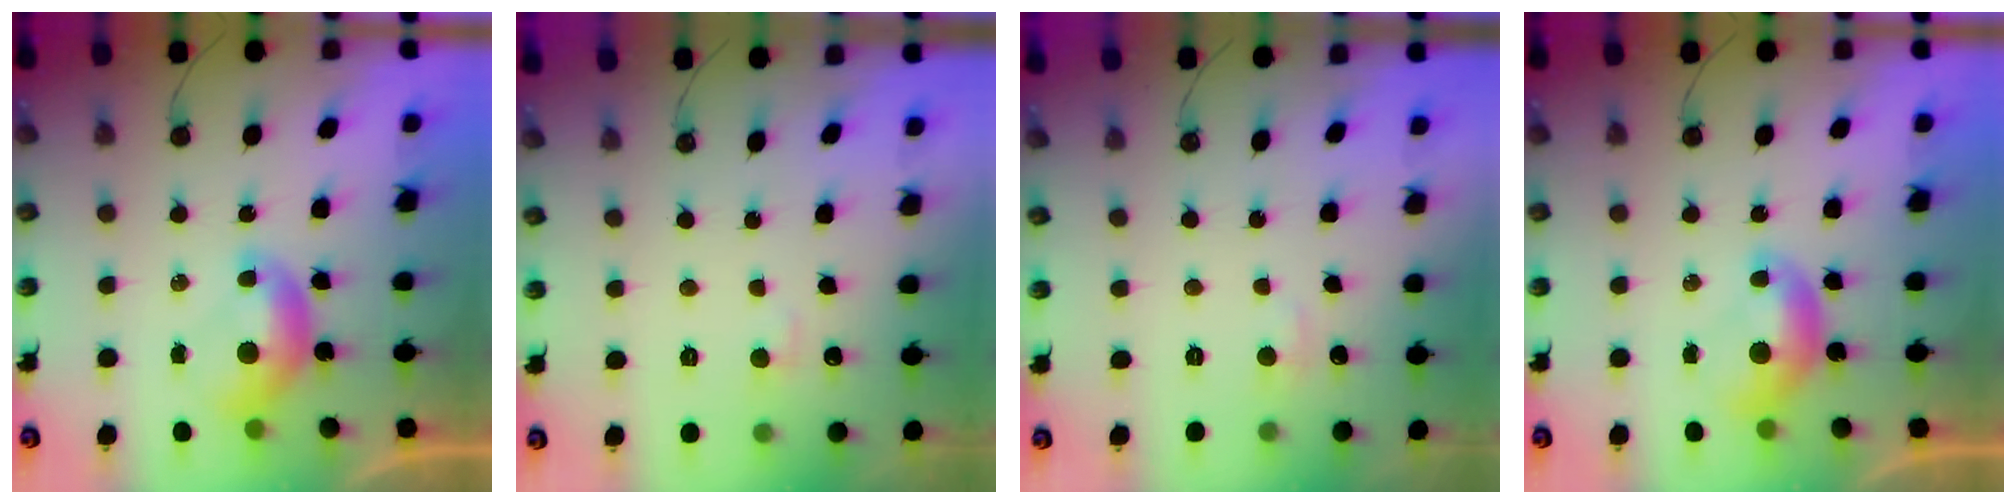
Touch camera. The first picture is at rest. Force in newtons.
{"total": 2.1, "press": 2.1, "slide": 0.6}
{"total": 1.9, "press": 1.8, "slide": 0.6}
{"total": 0.0}